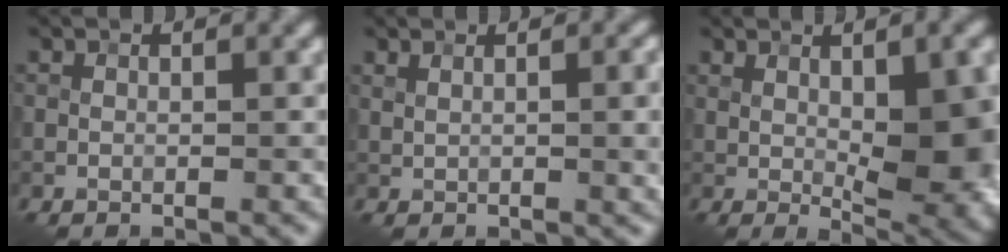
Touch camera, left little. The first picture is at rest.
{"total": 4.6, "force": [1.4, 1.8, 4.0], "torque": [-0.035, 0.017, 0.015]}
{"total": 10.3, "force": [0.0, 3.5, 9.7], "torque": [-0.137, -0.004, 0.003]}